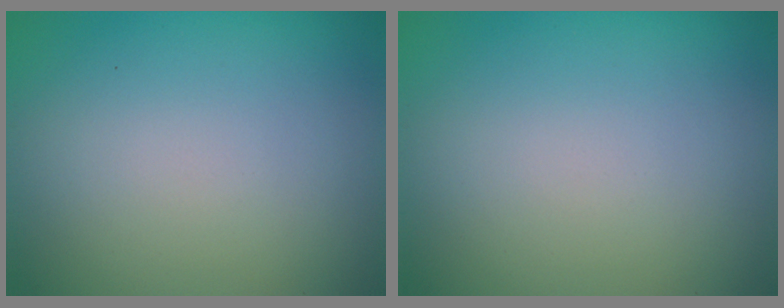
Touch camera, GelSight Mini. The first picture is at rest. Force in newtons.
{"total": 0.0}